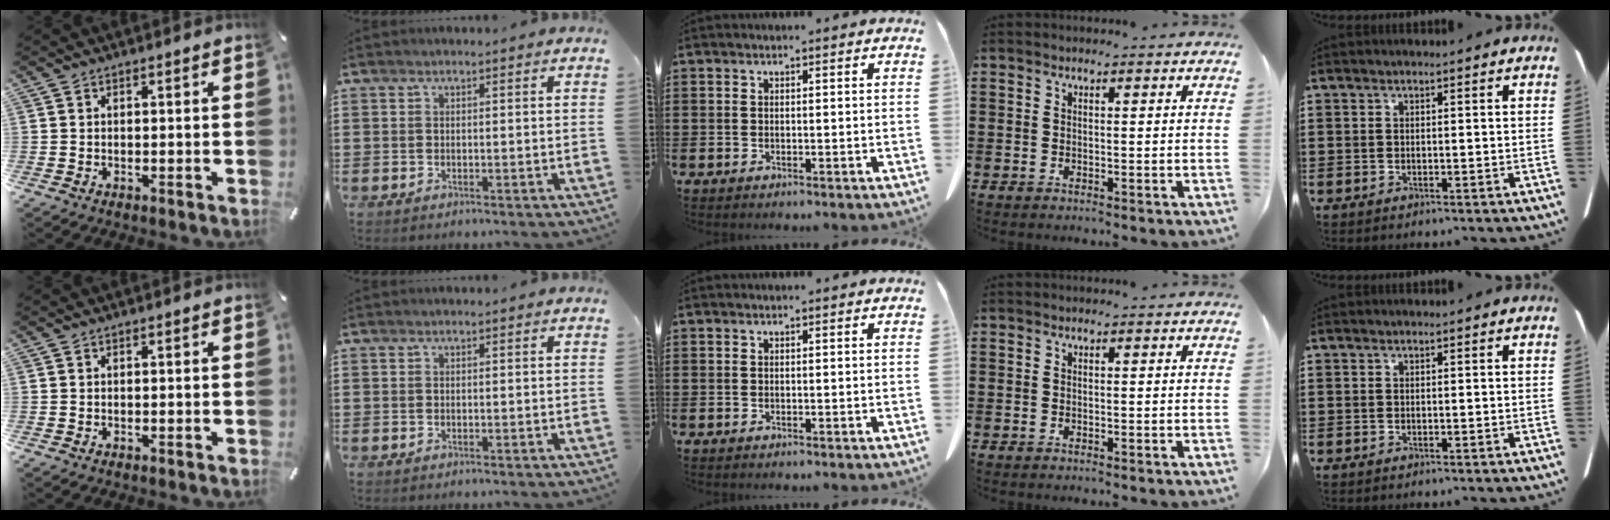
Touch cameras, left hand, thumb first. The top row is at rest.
{}